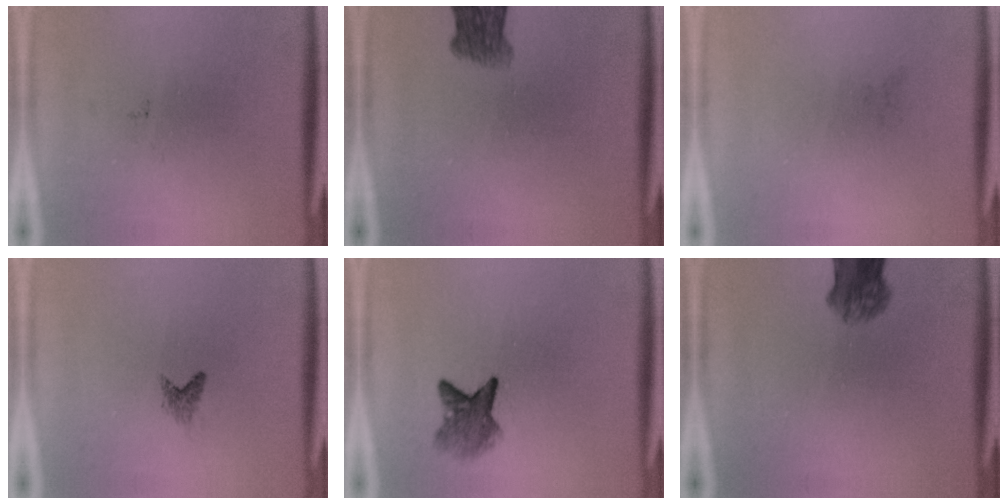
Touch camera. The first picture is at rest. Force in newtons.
{"total": 4.0}
{"total": 0.0}
{"total": 1.0}
{"total": 4.0}
{"total": 5.1}